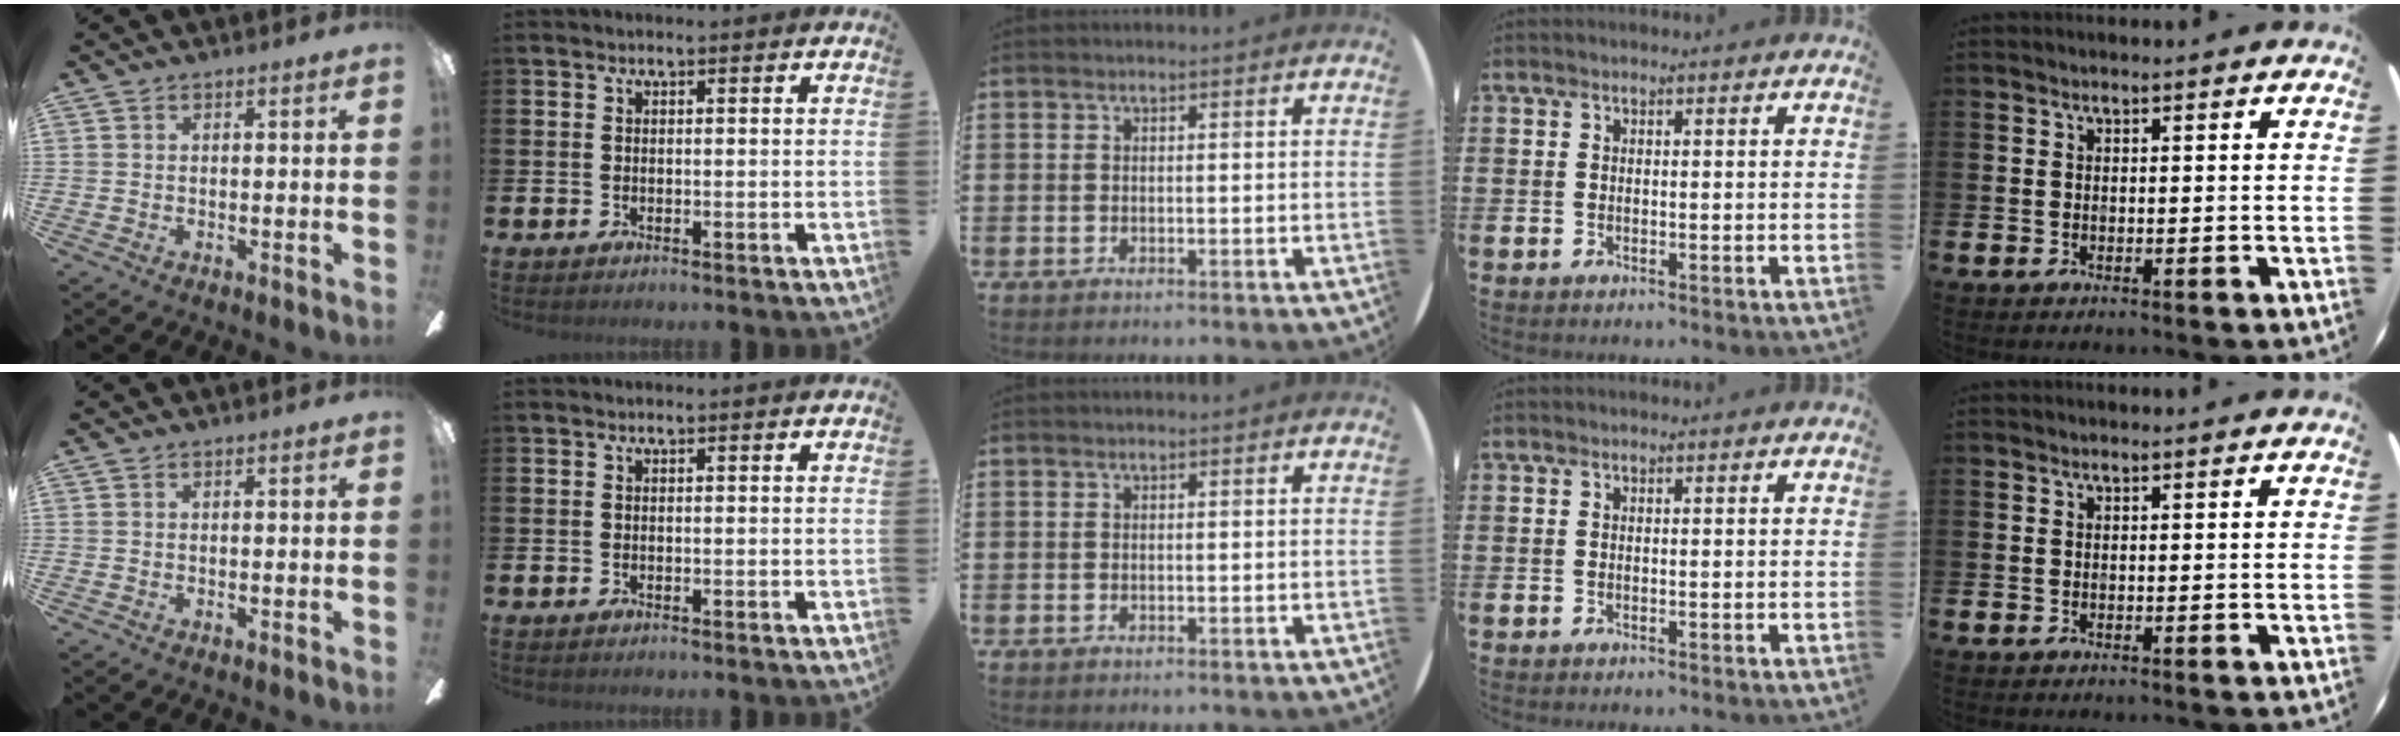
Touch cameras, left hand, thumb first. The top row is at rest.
{}